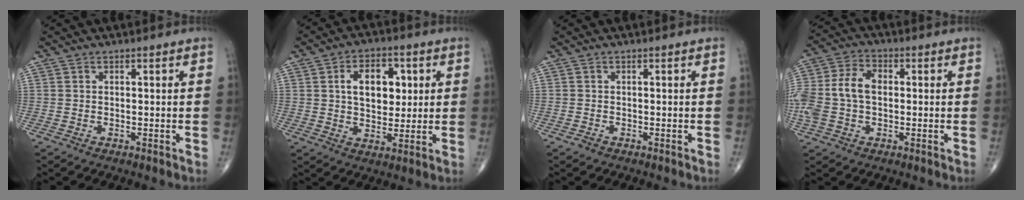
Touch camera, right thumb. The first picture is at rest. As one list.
[{"total": 10.5, "force": [2.4, 6.8, 7.7], "torque": [-0.086, -0.002, 0.040]}, {"total": 0.7, "force": [-0.5, 0.5, 0.2], "torque": [-0.004, 0.000, -0.013]}, {"total": 12.0, "force": [-0.3, 8.1, 8.8], "torque": [-0.197, 0.031, -0.007]}]